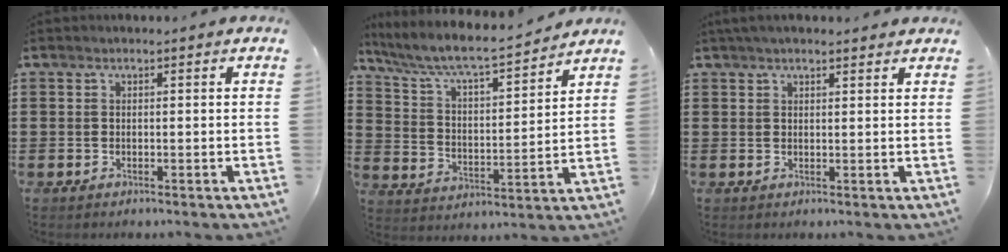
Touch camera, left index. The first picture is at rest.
{"total": 6.6, "force": [5.9, 0.4, 2.9], "torque": [-0.083, -0.037, 0.094]}
{"total": 2.2, "force": [1.9, 0.4, 1.0], "torque": [-0.023, 0.006, 0.035]}